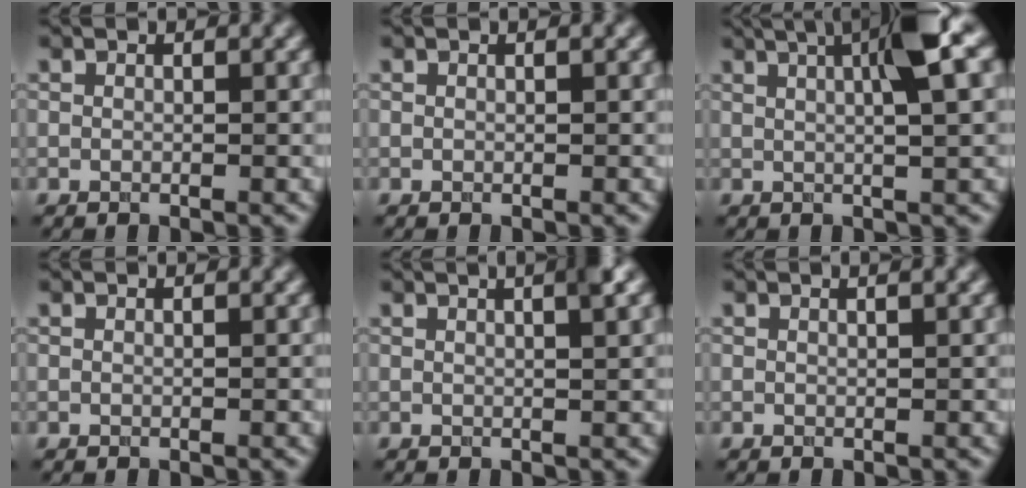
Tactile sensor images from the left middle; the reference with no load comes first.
{"total": 0.0}
{"total": 7.0, "force": [2.3, 1.4, 6.5], "torque": [-0.084, 0.016, 0.030]}
{"total": 0.0}
{"total": 2.8, "force": [1.3, 0.7, 2.4], "torque": [-0.019, 0.011, 0.004]}
{"total": 0.7, "force": [0.4, 0.1, 0.6], "torque": [-0.006, 0.002, 0.004]}